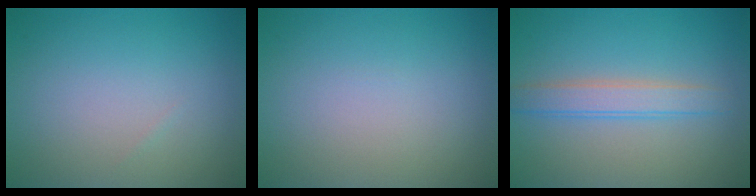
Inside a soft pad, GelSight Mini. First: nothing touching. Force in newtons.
{"total": 0.0}
{"total": 2.8, "press": 2.8, "slide": 0.1}